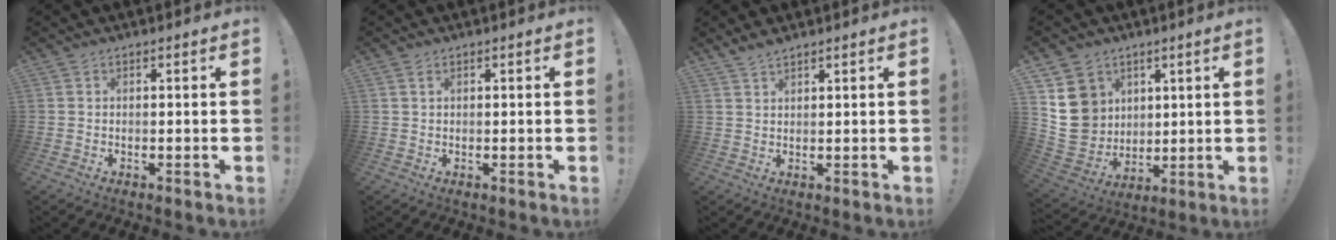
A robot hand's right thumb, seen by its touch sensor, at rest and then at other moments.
{"total": 1.0, "force": [0.6, 0.5, 0.7], "torque": [-0.021, 0.004, 0.013]}
{"total": 2.6, "force": [2.3, 0.5, 1.2], "torque": [-0.025, -0.011, 0.041]}
{"total": 14.4, "force": [5.2, 12.6, 4.6], "torque": [-0.082, -0.025, 0.115]}